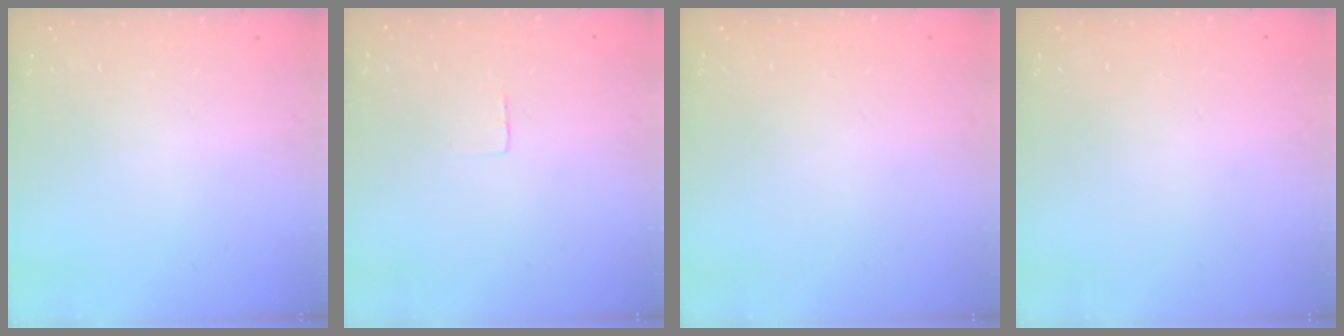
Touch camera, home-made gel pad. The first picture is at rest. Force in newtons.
{"total": 2.3, "press": 2.3, "slide": 0.1}
{"total": 0.0}
{"total": 0.7, "press": 0.6, "slide": 0.3}